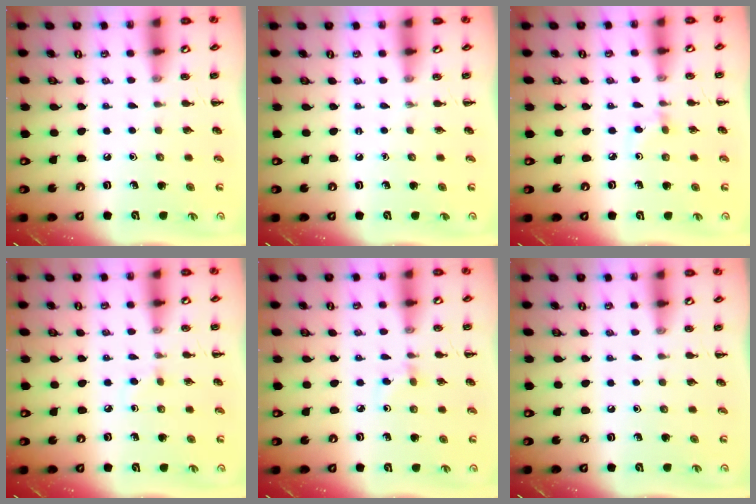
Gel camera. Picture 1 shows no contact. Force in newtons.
{"total": 0.0}
{"total": 2.7, "press": 2.4, "slide": 1.2}
{"total": 2.4, "press": 2.1, "slide": 1.0}
{"total": 2.7, "press": 2.4, "slide": 1.2}
{"total": 0.0}